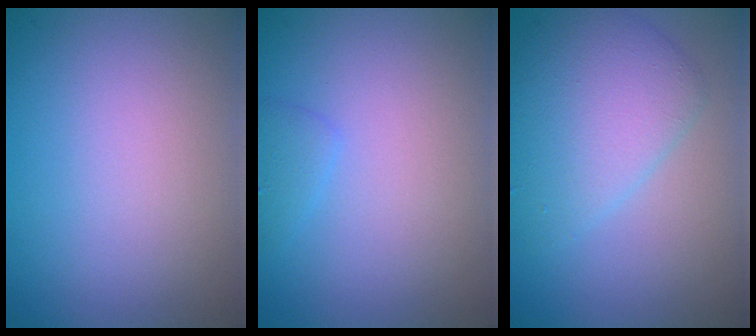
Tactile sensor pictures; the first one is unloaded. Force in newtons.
{"total": 1.1, "press": 1.1, "slide": 0.0}
{"total": 4.9, "press": 4.9, "slide": 0.3}